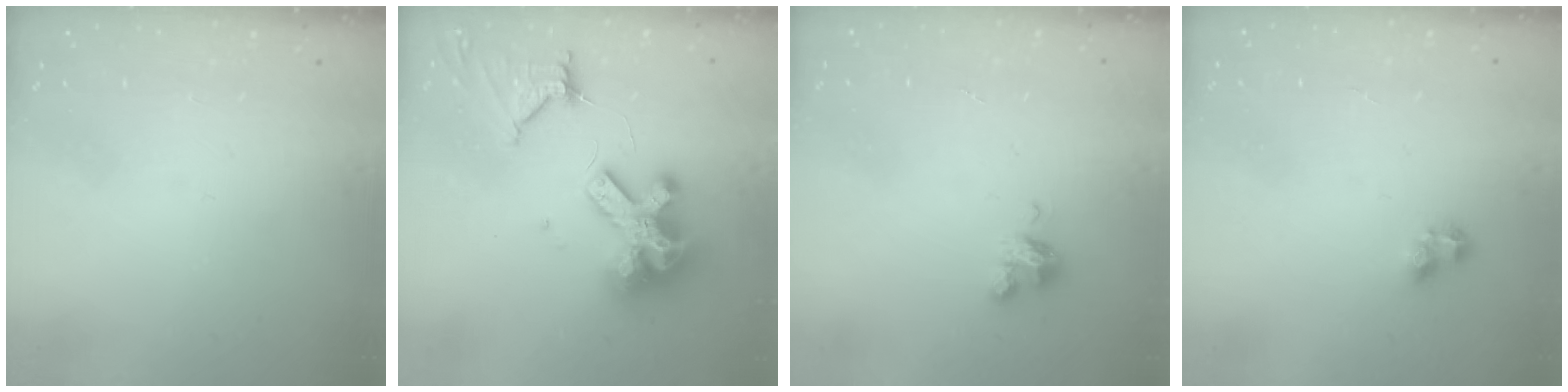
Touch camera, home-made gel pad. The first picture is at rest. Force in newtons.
{"total": 14.3, "press": 14.2, "slide": 1.7}
{"total": 4.1, "press": 4.1, "slide": 0.3}
{"total": 4.0, "press": 3.9, "slide": 0.5}